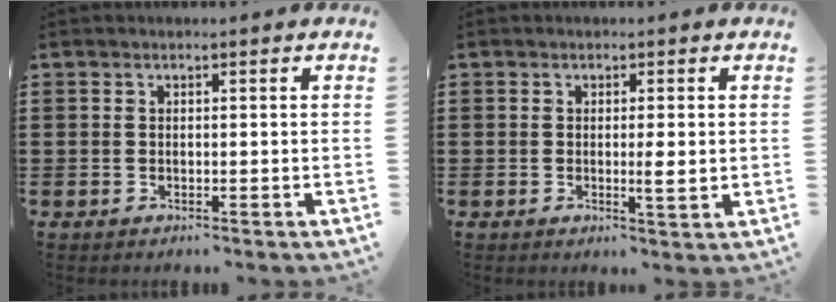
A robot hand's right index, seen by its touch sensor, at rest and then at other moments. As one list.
[{"total": 2.7, "force": [-0.1, 0.2, 2.7], "torque": [-0.041, -0.008, -0.005]}]